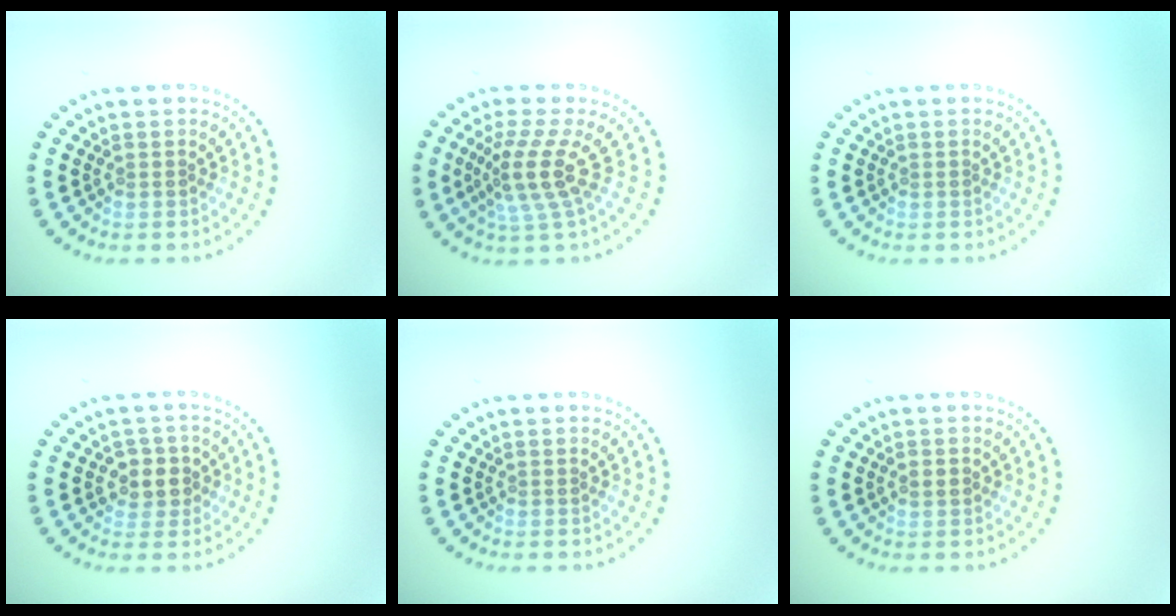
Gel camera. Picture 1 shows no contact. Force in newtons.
{"total": 4.0, "press": 2.8, "slide": 2.9}
{"total": 0.0}
{"total": 2.5, "press": 2.4, "slide": 0.9}
{"total": 0.0}
{"total": 1.2, "press": 1.2, "slide": 0.0}